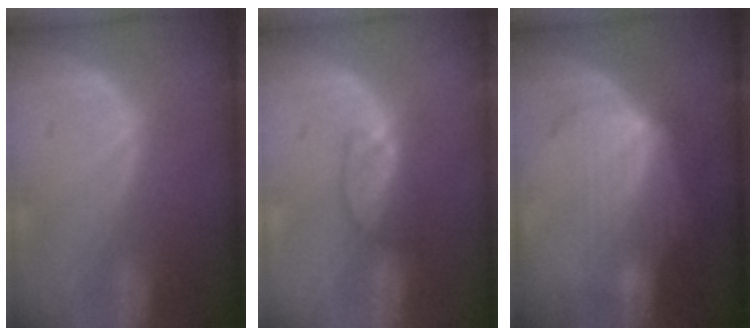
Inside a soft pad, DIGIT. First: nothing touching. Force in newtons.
{"total": 3.4, "press": 3.4, "slide": 0.3}
{"total": 7.1, "press": 6.5, "slide": 2.9}